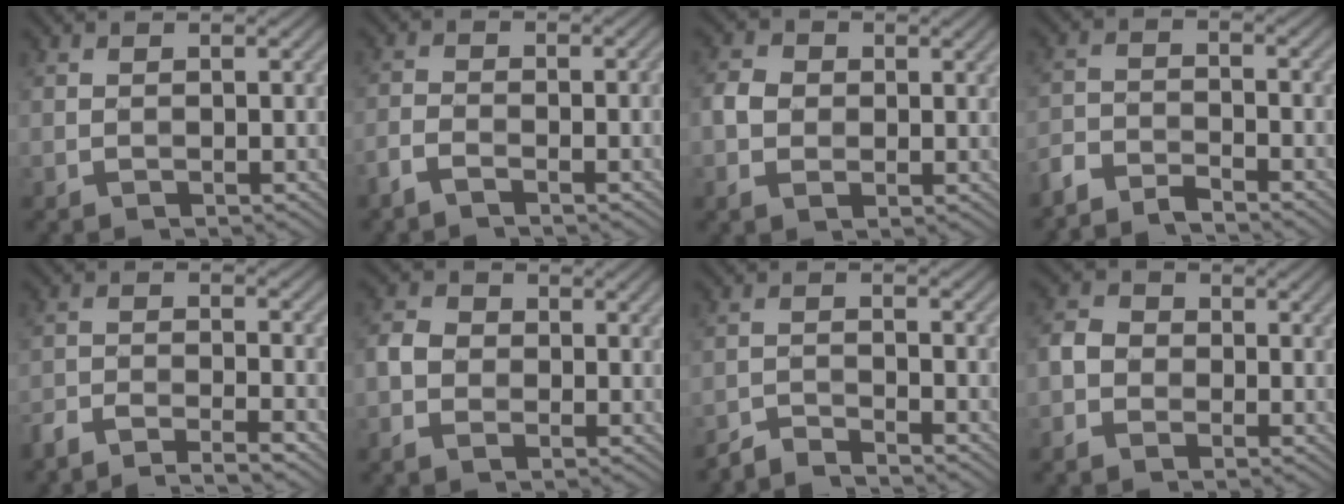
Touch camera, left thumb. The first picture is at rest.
{"total": 4.0, "force": [-2.5, 0.9, 3.0], "torque": [-0.062, -0.006, -0.057]}
{"total": 3.7, "force": [0.2, 3.0, 2.2], "torque": [-0.050, 0.002, -0.001]}
{"total": 4.9, "force": [-4.5, 0.9, 1.6], "torque": [-0.036, -0.005, -0.096]}
{"total": 5.3, "force": [-4.5, 0.8, 2.6], "torque": [-0.047, -0.005, -0.089]}
{"total": 3.7, "force": [-0.2, 3.0, 2.2], "torque": [-0.049, 0.002, -0.012]}
{"total": 2.8, "force": [-2.7, 0.2, 0.7], "torque": [-0.010, -0.001, -0.061]}
{"total": 3.4, "force": [-0.8, 2.9, 1.7], "torque": [-0.040, 0.002, -0.023]}